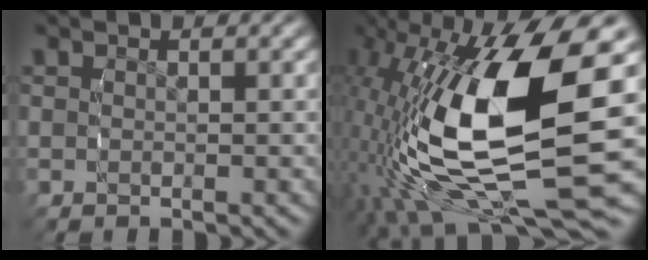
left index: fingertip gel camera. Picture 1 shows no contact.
{"total": 16.0, "force": [-2.1, 6.9, 14.3], "torque": [-0.266, -0.019, -0.008]}